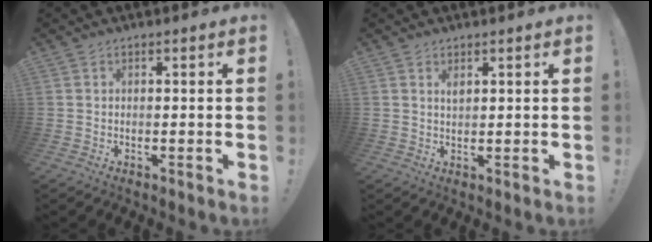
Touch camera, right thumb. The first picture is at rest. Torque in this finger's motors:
{"motor_torque": [-0.20, 0.10, -0.11, 0.06, 0.01]}